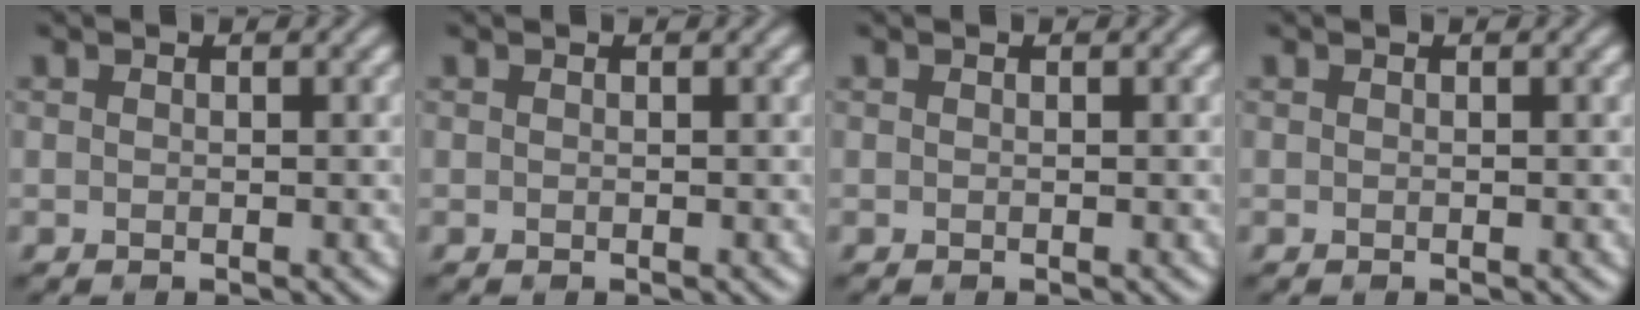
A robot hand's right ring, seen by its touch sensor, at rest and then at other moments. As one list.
[{"total": 0.0}, {"total": 0.0}, {"total": 0.0}]